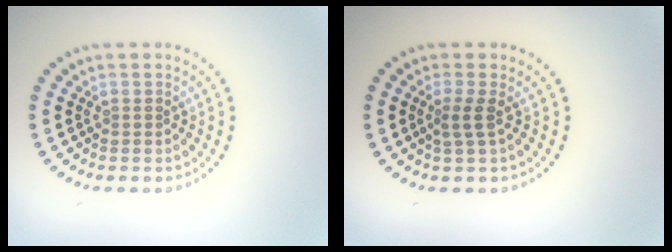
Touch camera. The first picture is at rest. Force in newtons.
{"total": 1.7, "press": 1.2, "slide": 1.2}